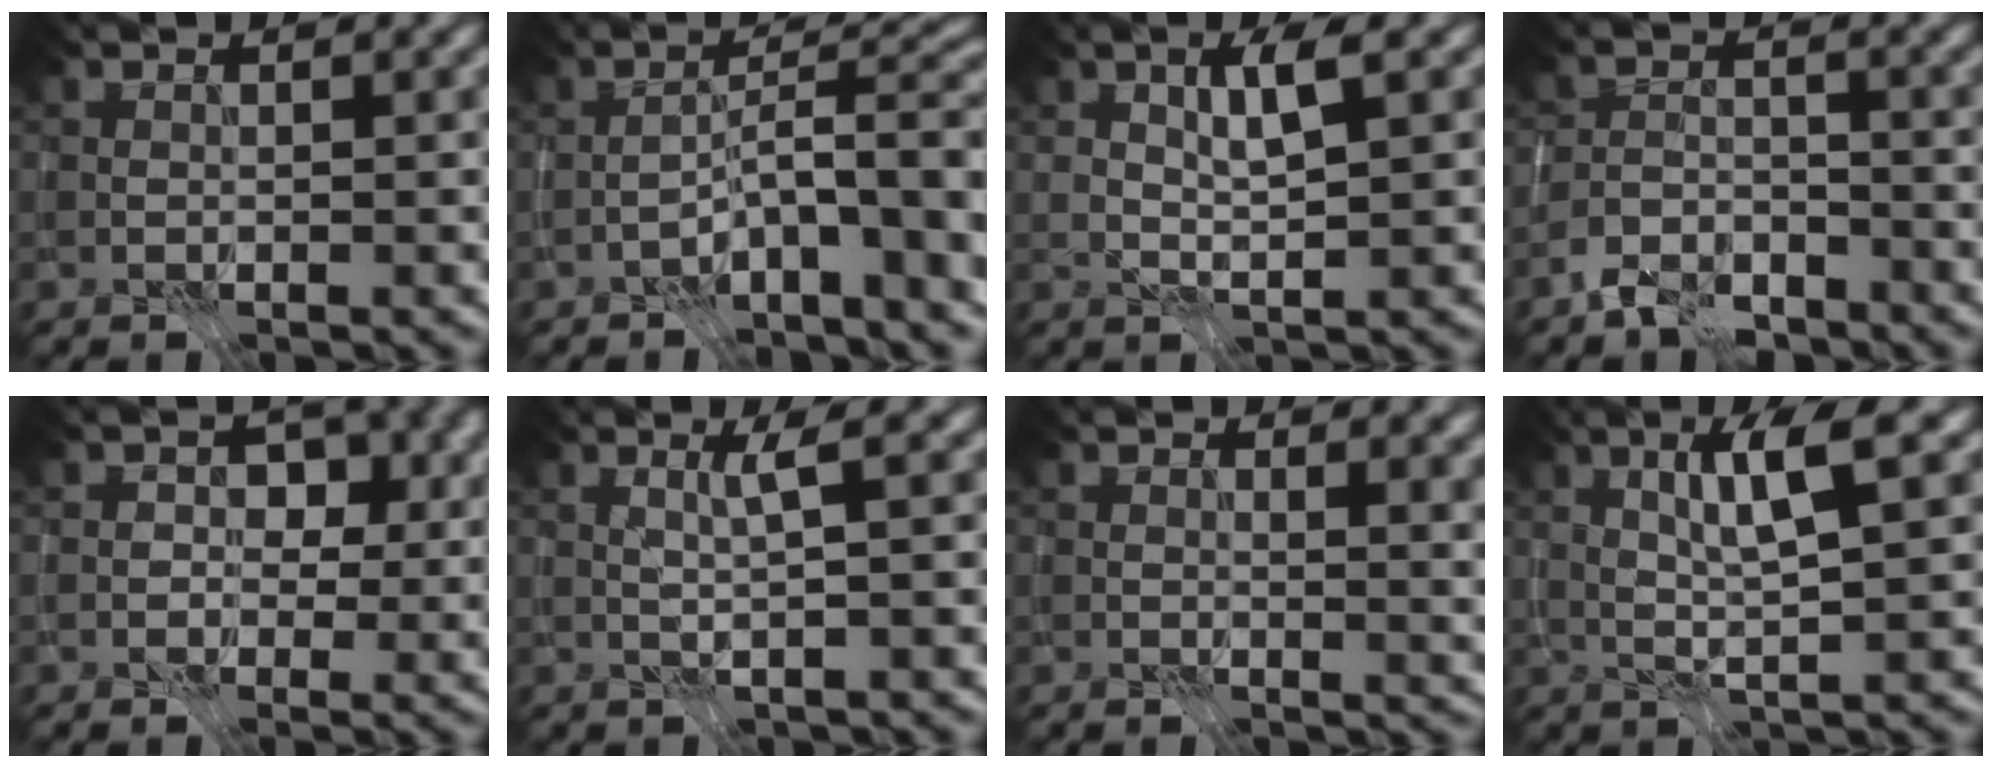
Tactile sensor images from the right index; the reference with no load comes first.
{"total": 7.3, "force": [-2.9, 1.9, 6.4], "torque": [-0.091, 0.028, -0.054]}
{"total": 2.6, "force": [1.0, 0.6, 2.3], "torque": [-0.046, 0.004, 0.018]}
{"total": 3.6, "force": [-3.0, 1.6, 1.2], "torque": [-0.023, 0.002, -0.068]}
{"total": 4.4, "force": [0.6, 3.3, 2.8], "torque": [-0.008, 0.005, -0.001]}
{"total": 1.6, "force": [0.5, 0.0, 1.6], "torque": [-0.034, 0.004, 0.007]}
{"total": 3.0, "force": [1.2, 1.0, 2.5], "torque": [-0.029, -0.001, 0.017]}
{"total": 4.5, "force": [1.5, 0.5, 4.2], "torque": [-0.084, 0.005, 0.030]}